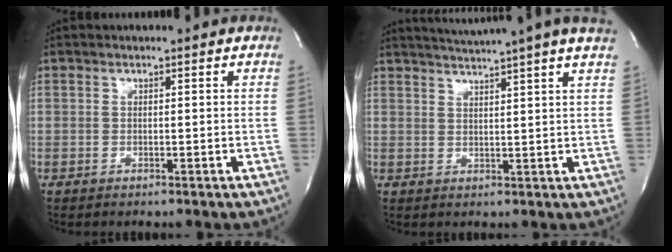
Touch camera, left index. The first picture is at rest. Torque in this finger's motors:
{"motor_torque": [0.74, -0.94, 0.08, 0.06]}